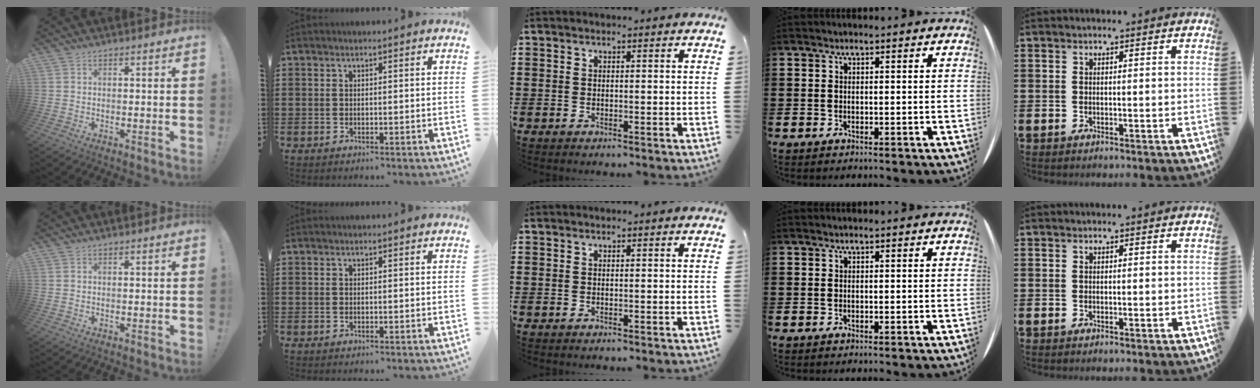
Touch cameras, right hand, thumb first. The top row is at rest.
{}